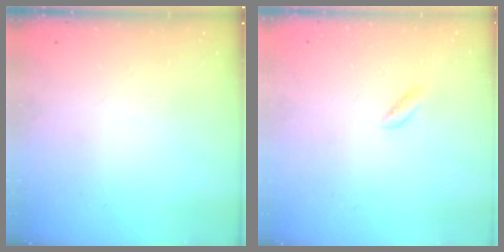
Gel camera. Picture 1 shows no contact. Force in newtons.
{"total": 1.3, "press": 1.0, "slide": 0.7}